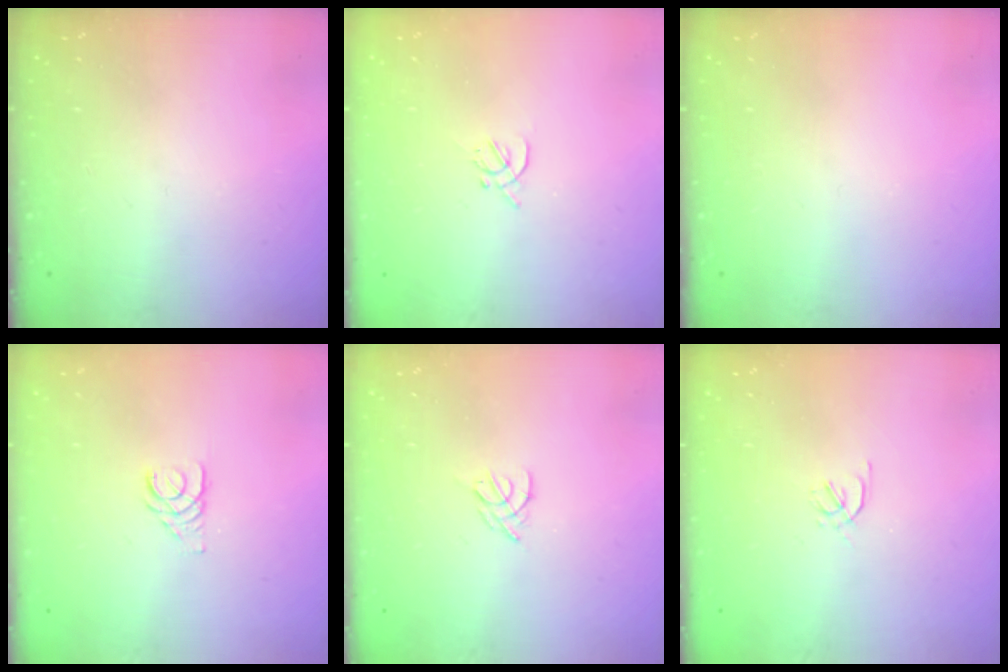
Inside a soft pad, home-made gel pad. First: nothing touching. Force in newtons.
{"total": 1.4, "press": 1.3, "slide": 0.5}
{"total": 0.0}
{"total": 2.7, "press": 2.7, "slide": 0.2}
{"total": 4.3, "press": 4.2, "slide": 0.7}
{"total": 1.7, "press": 1.6, "slide": 0.5}